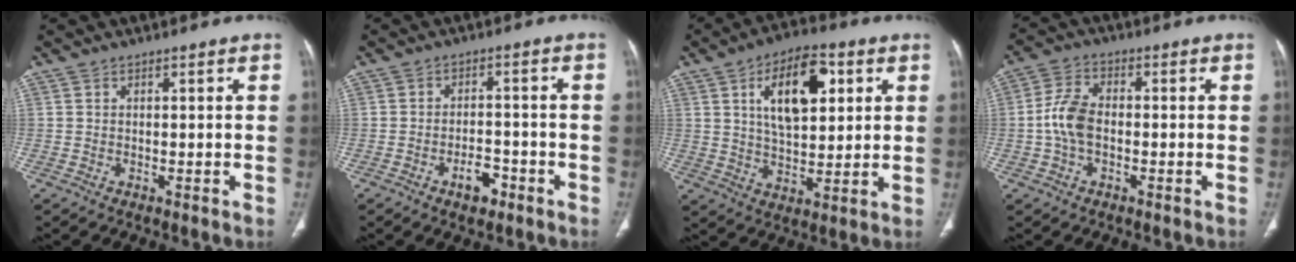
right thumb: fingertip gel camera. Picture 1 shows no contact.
{"total": 4.4, "force": [-2.7, 2.3, 2.6], "torque": [-0.031, 0.021, -0.041]}
{"total": 14.7, "force": [4.9, 7.4, 11.7], "torque": [-0.161, -0.007, 0.080]}
{"total": 6.9, "force": [-1.0, 4.2, 5.4], "torque": [-0.115, 0.018, -0.025]}